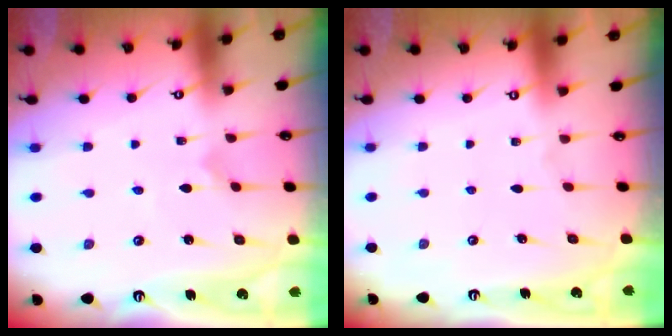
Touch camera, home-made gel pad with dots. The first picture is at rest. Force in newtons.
{"total": 0.0}